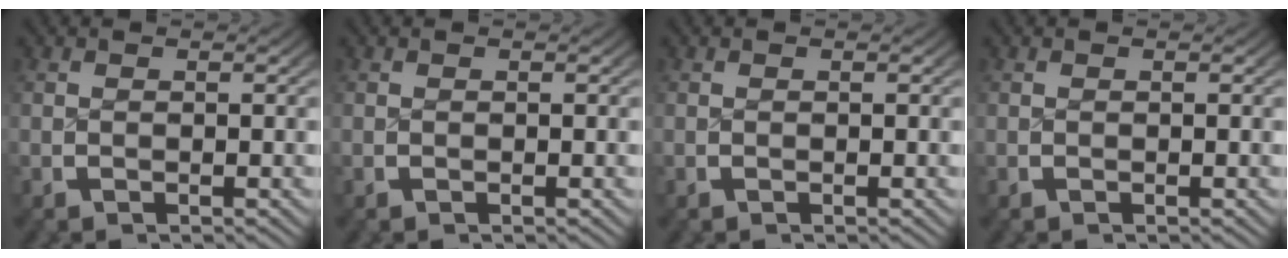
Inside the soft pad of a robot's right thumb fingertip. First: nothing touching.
{"total": 0.0}
{"total": 0.0}
{"total": 0.0}